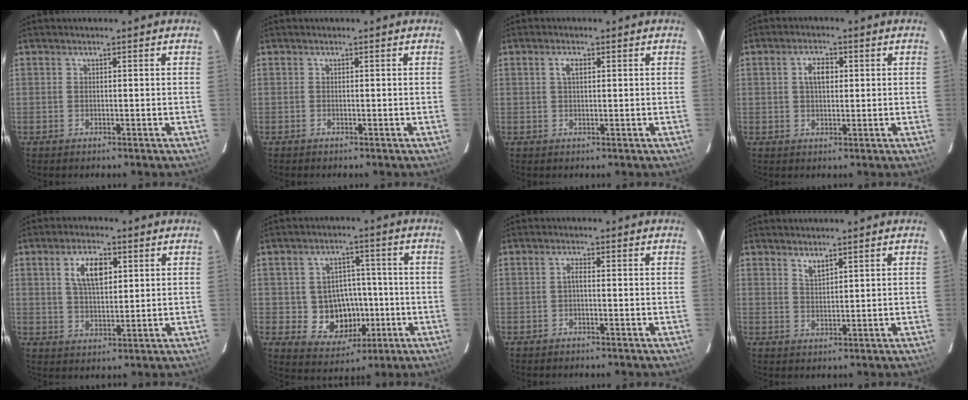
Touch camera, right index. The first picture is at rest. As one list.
[{"total": 0.0}, {"total": 2.1, "force": [0.7, 1.0, 1.7], "torque": [-0.033, 0.005, 0.011]}, {"total": 3.9, "force": [0.8, 2.2, 3.1], "torque": [-0.053, 0.011, 0.016]}, {"total": 7.3, "force": [2.6, 3.3, 5.9], "torque": [-0.109, 0.010, 0.050]}, {"total": 9.9, "force": [-1.8, 8.7, 4.2], "torque": [-0.094, 0.012, -0.009]}, {"total": 1.6, "force": [-0.3, 0.4, 1.5], "torque": [-0.029, 0.007, -0.008]}, {"total": 2.3, "force": [1.9, 0.6, 1.2], "torque": [-0.021, -0.001, 0.033]}]